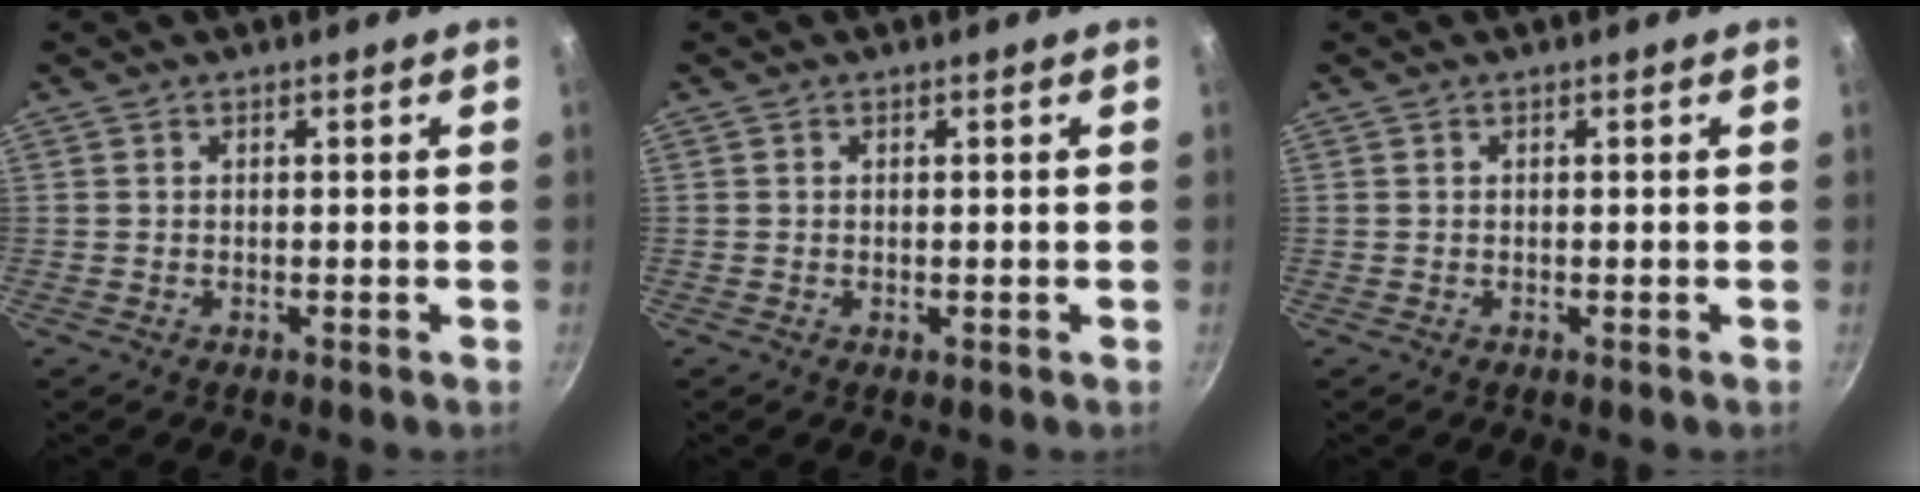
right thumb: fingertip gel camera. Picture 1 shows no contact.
{"total": 0.0}
{"total": 0.0}